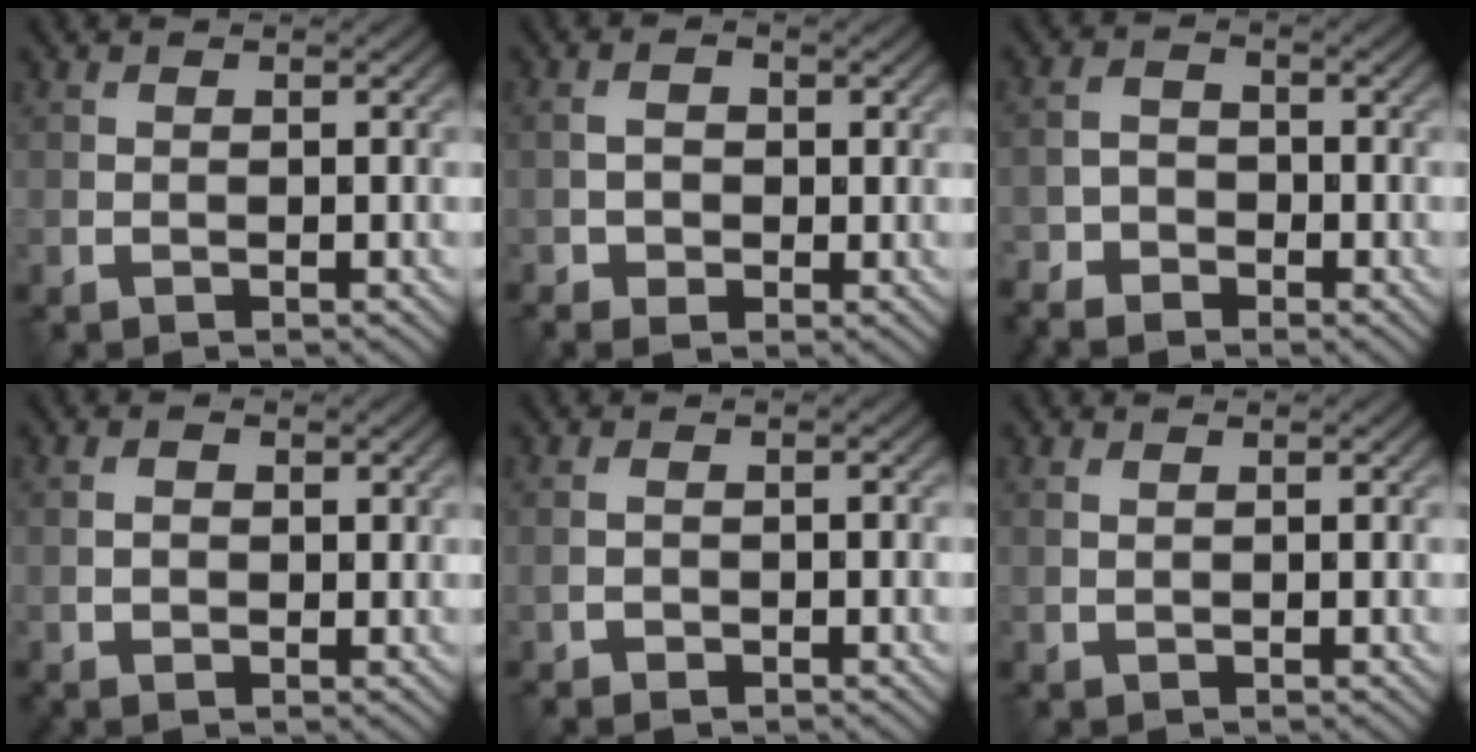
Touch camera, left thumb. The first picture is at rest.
{"total": 2.9, "force": [-0.7, 2.1, 1.9], "torque": [-0.038, -0.002, -0.006]}
{"total": 4.1, "force": [-3.2, 2.4, 1.1], "torque": [-0.025, -0.002, -0.066]}
{"total": 1.8, "force": [0.2, 1.2, 1.2], "torque": [-0.022, -0.003, 0.007]}
{"total": 1.8, "force": [-0.9, 0.9, 1.3], "torque": [-0.026, -0.001, -0.014]}
{"total": 0.7, "force": [0.4, 0.3, 0.4], "torque": [-0.015, 0.002, 0.009]}